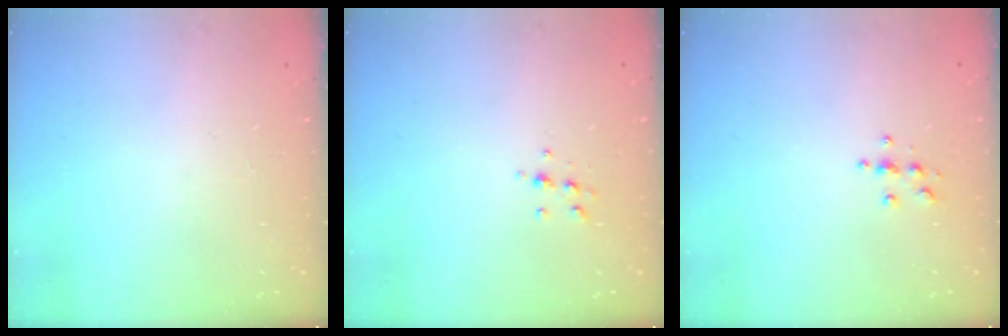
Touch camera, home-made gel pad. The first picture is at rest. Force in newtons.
{"total": 5.8, "press": 5.8, "slide": 0.6}
{"total": 4.0, "press": 3.9, "slide": 0.4}